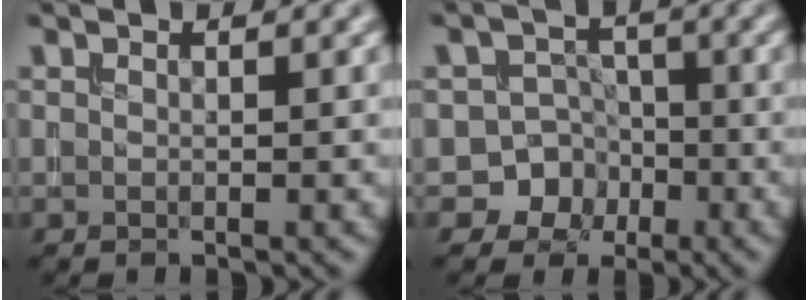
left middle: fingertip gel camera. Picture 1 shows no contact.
{"total": 5.9, "force": [-2.6, 5.2, 0.6], "torque": [0.021, -0.002, -0.063]}